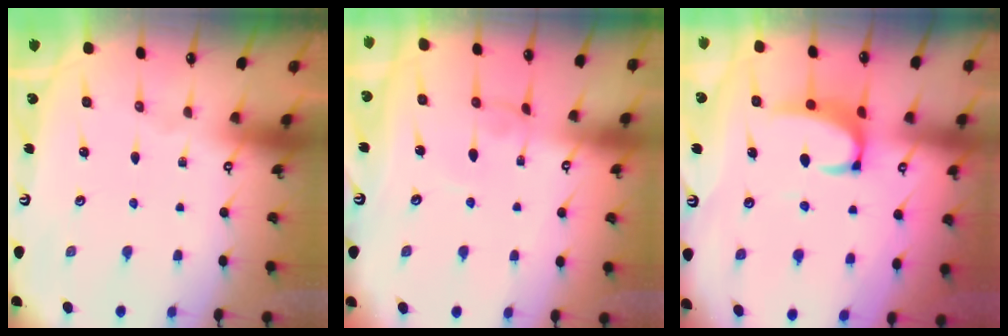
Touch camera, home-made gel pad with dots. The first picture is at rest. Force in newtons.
{"total": 0.5, "press": 0.4, "slide": 0.4}
{"total": 3.6, "press": 3.5, "slide": 0.8}